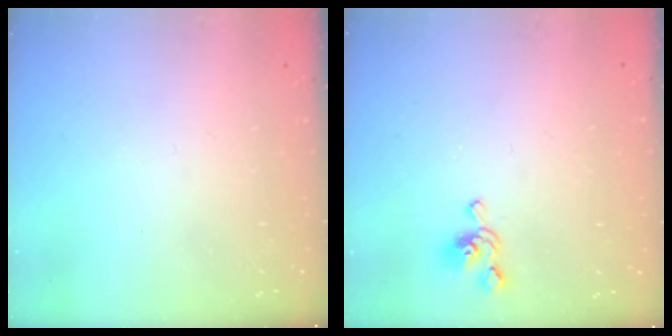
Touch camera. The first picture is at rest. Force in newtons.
{"total": 2.8, "press": 2.6, "slide": 0.8}